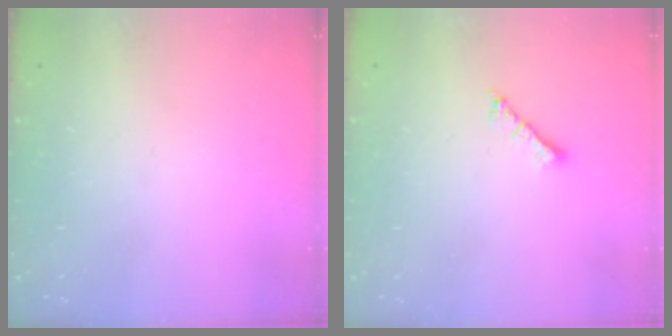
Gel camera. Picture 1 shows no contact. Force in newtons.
{"total": 1.8, "press": 1.7, "slide": 0.6}